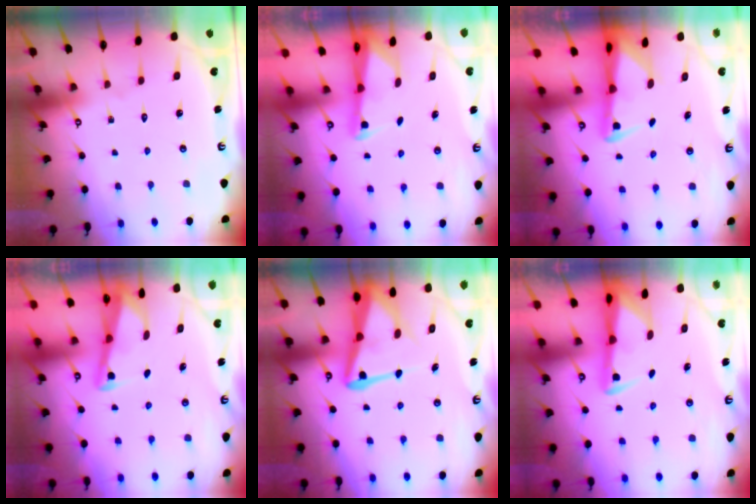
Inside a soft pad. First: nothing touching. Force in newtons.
{"total": 1.8, "press": 1.7, "slide": 0.4}
{"total": 2.9, "press": 2.9, "slide": 0.6}
{"total": 2.9, "press": 2.9, "slide": 0.4}
{"total": 11.0, "press": 10.9, "slide": 1.3}
{"total": 2.7, "press": 2.6, "slide": 0.5}